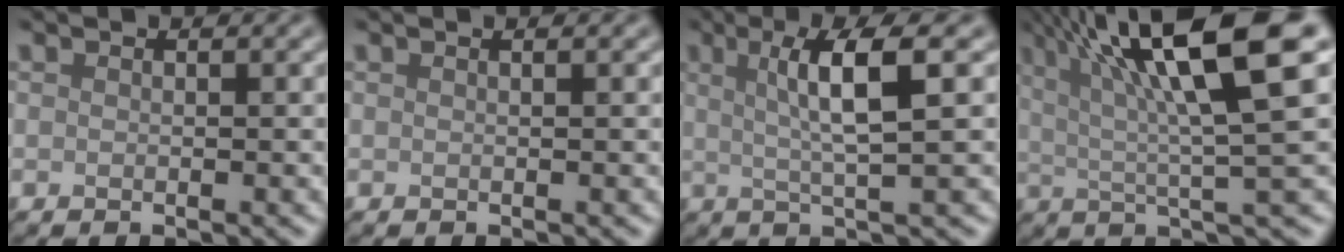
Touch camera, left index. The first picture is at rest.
{"total": 0.7, "force": [0.3, 0.3, 0.5], "torque": [-0.002, 0.003, -0.001]}
{"total": 5.6, "force": [1.5, 0.9, 5.3], "torque": [-0.087, 0.007, 0.025]}
{"total": 12.5, "force": [4.6, 2.4, 11.4], "torque": [-0.157, 0.023, 0.068]}